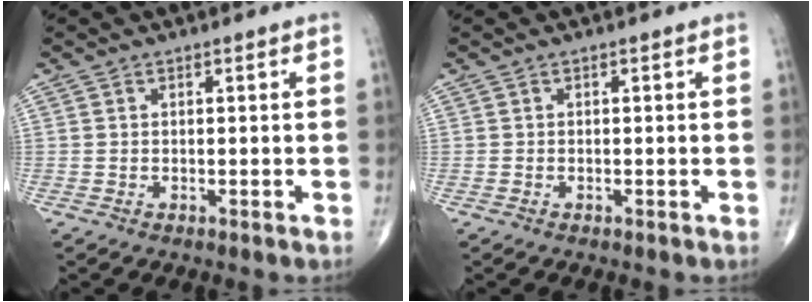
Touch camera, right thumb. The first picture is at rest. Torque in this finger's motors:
{"motor_torque": [0.03, -0.04, -0.10, -0.03, -0.01]}